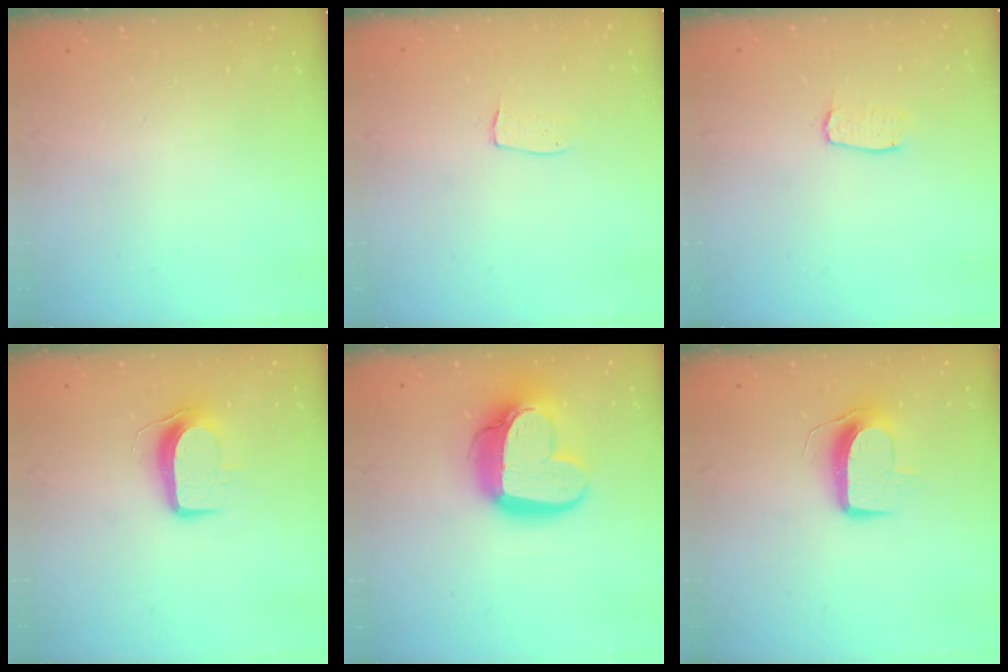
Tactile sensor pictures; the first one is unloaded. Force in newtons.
{"total": 5.2, "press": 5.2, "slide": 0.3}
{"total": 3.6, "press": 3.6, "slide": 0.3}
{"total": 8.7, "press": 8.6, "slide": 0.7}
{"total": 18.9, "press": 18.8, "slide": 1.6}
{"total": 9.6, "press": 9.6, "slide": 0.2}